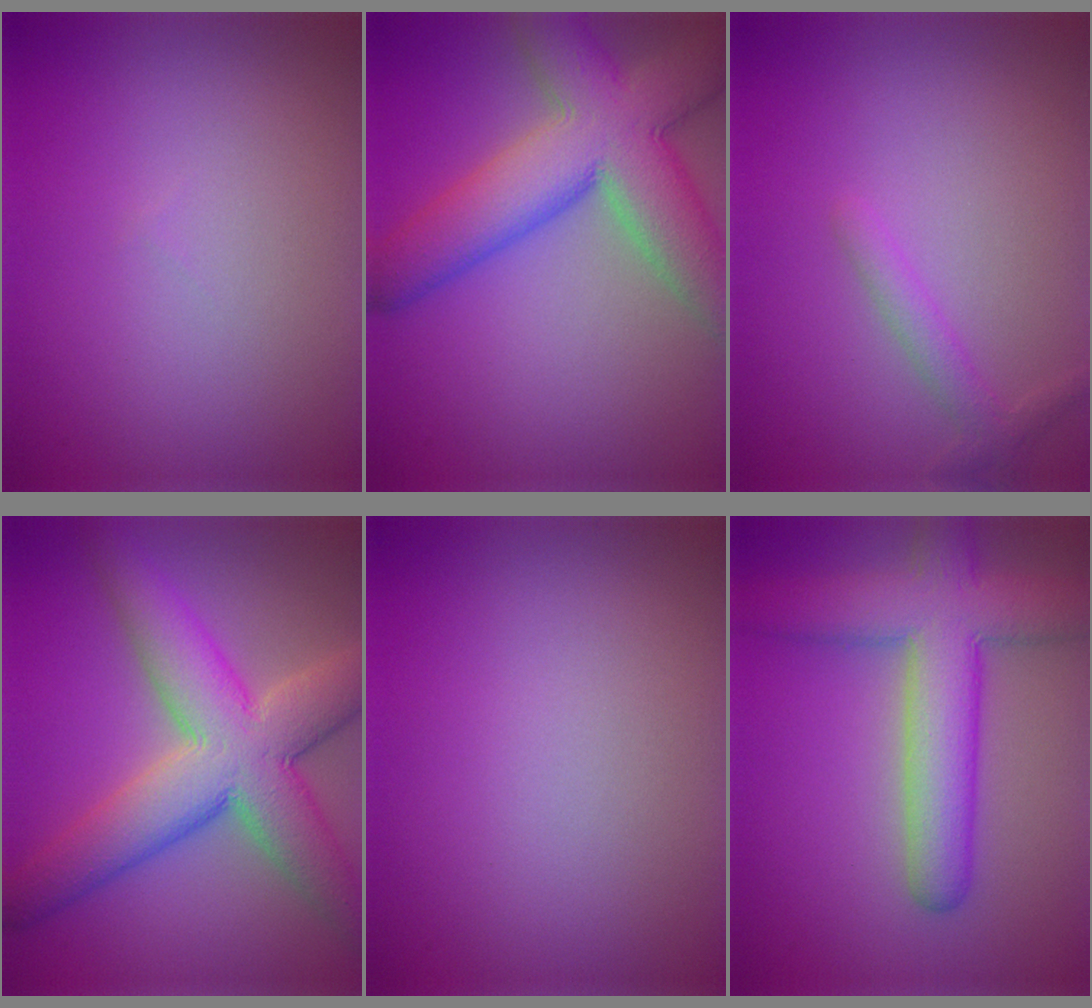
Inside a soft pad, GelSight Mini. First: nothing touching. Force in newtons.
{"total": 9.4, "press": 9.4, "slide": 0.7}
{"total": 1.7, "press": 1.7, "slide": 0.1}
{"total": 10.1, "press": 10.1, "slide": 0.7}
{"total": 0.0}
{"total": 8.0, "press": 8.0, "slide": 0.6}